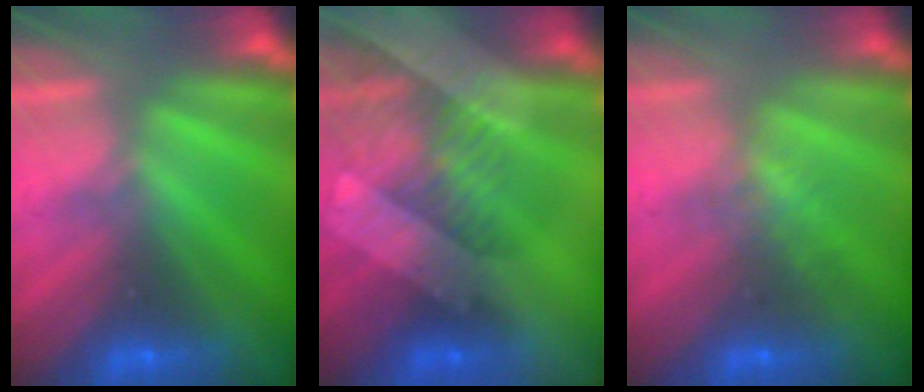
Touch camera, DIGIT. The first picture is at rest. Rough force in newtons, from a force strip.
{"total": 3.4}
{"total": 1.9}